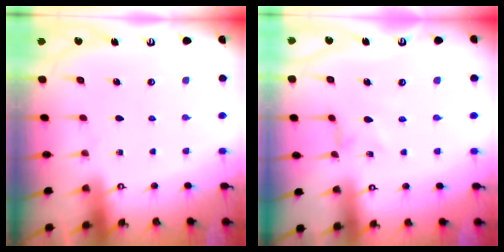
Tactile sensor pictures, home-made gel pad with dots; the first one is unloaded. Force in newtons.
{"total": 1.5, "press": 1.5, "slide": 0.3}